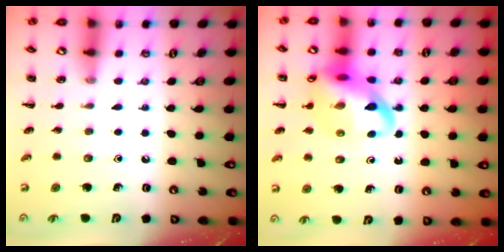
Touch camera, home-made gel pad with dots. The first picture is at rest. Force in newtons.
{"total": 16.2, "press": 16.0, "slide": 2.4}